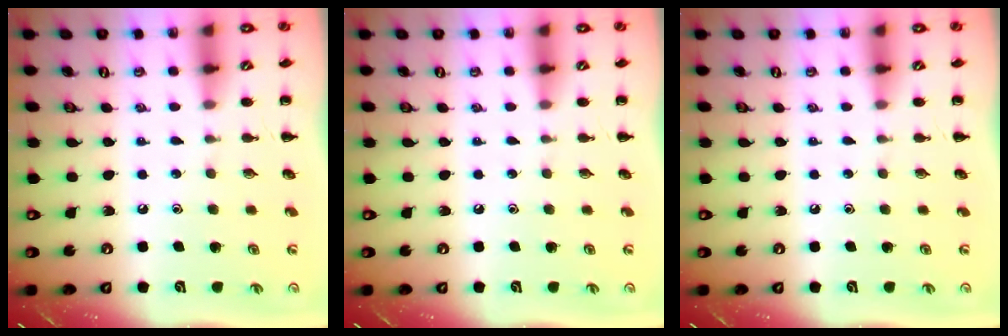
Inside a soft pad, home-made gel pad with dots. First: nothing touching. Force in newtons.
{"total": 0.0}
{"total": 0.0}